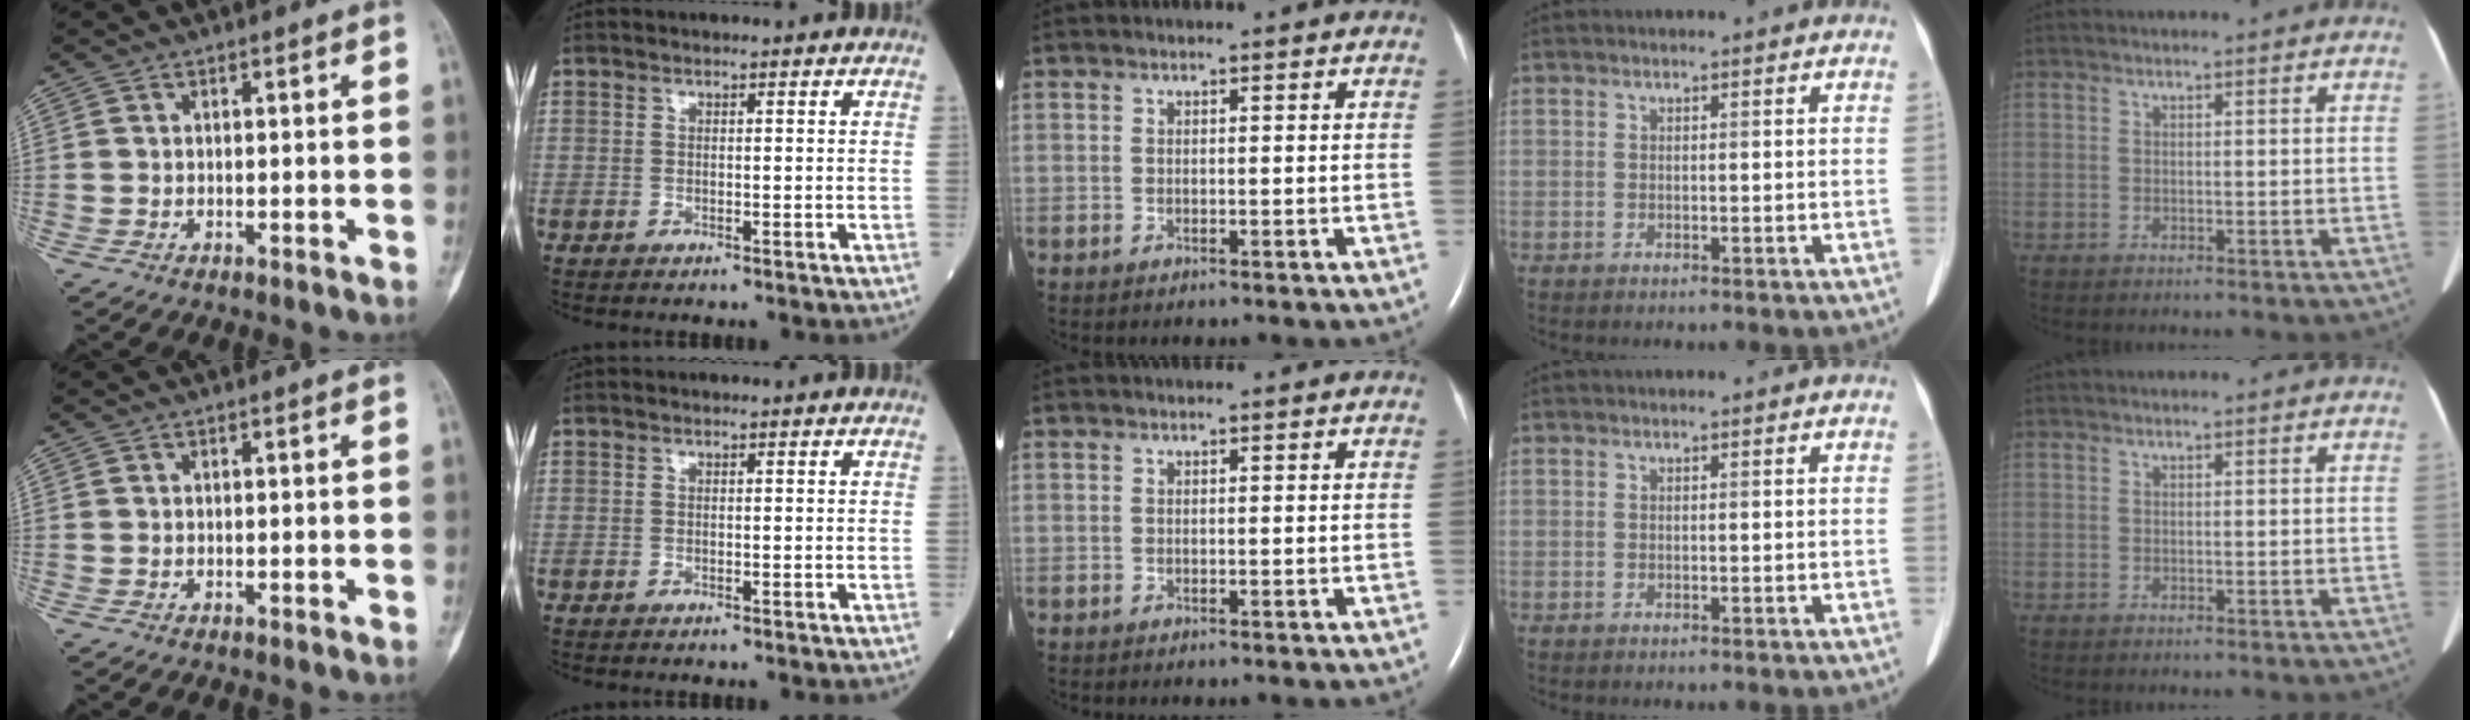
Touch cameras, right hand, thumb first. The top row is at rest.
{}